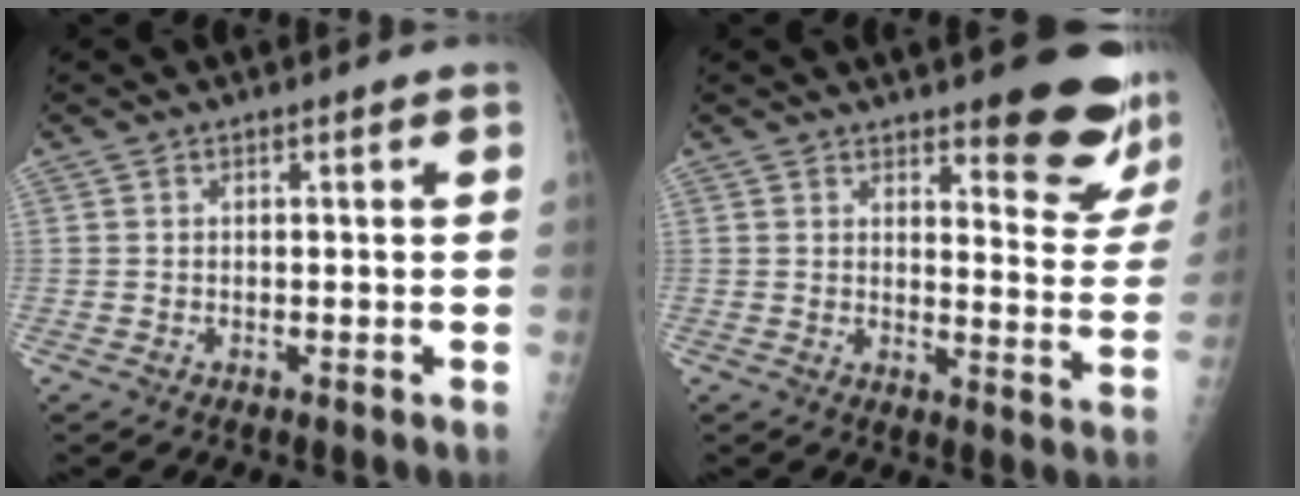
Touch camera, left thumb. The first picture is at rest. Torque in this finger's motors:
{"motor_torque": [1.56, 0.67, 0.69, -0.79, 0.22]}